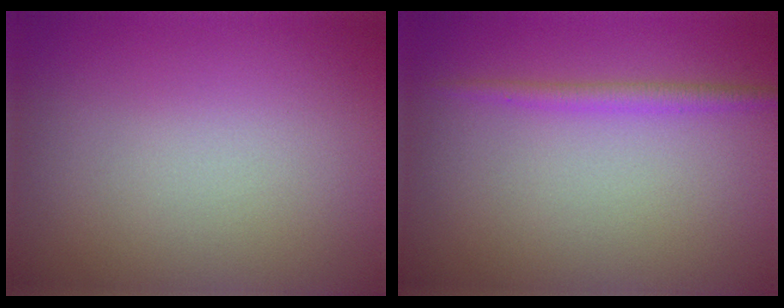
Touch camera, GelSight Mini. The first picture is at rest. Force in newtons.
{"total": 1.6, "press": 1.6, "slide": 0.0}